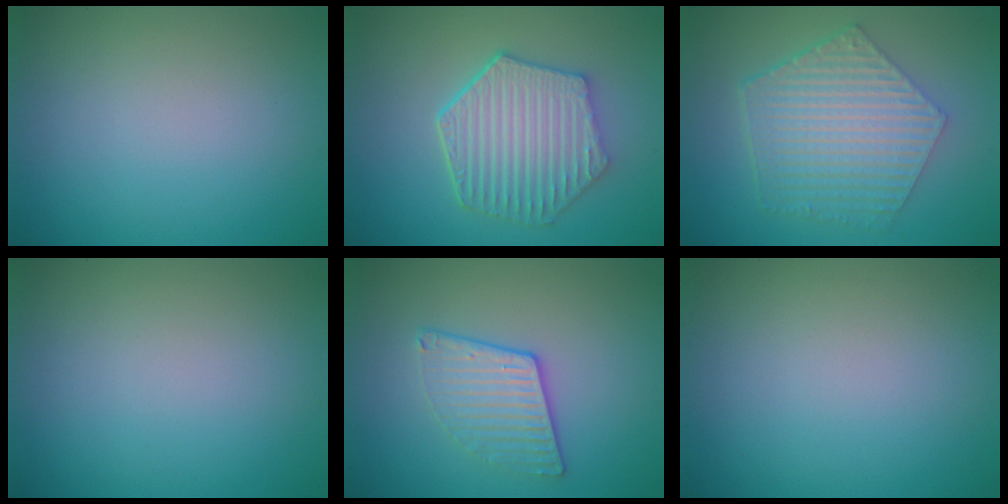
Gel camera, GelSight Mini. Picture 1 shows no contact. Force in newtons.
{"total": 6.4, "press": 5.0, "slide": 4.0}
{"total": 6.7, "press": 4.9, "slide": 4.6}
{"total": 0.0}
{"total": 2.8, "press": 2.3, "slide": 1.6}
{"total": 0.0}